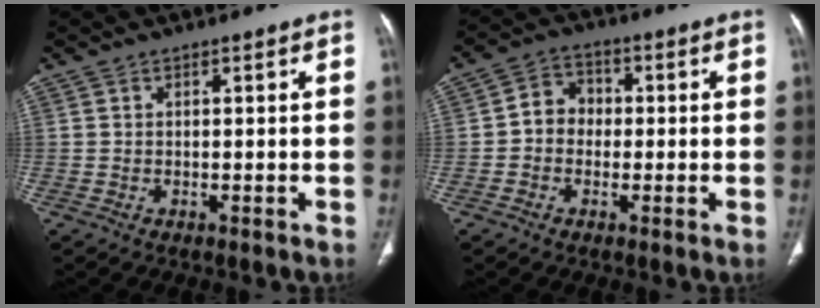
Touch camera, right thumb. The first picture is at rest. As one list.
[{"total": 5.6, "force": [-0.4, 4.9, 2.7], "torque": [-0.021, 0.020, -0.020]}]